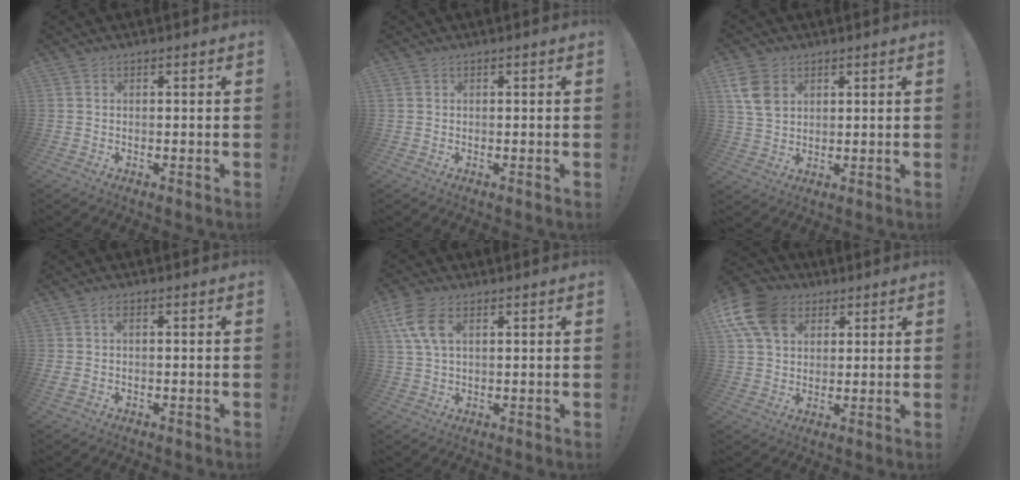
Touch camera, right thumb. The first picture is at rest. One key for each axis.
{"total": 0.0}
{"total": 9.6, "fx": 3.8, "fy": 7.0, "fz": 5.3, "tx": -0.102, "ty": -0.003, "tz": 0.077}
{"total": 2.1, "fx": 0.4, "fy": 0.7, "fz": 1.9, "tx": -0.034, "ty": 0.003, "tz": 0.005}
{"total": 9.2, "fx": 3.7, "fy": 5.0, "fz": 6.8, "tx": -0.145, "ty": -0.004, "tz": 0.072}
{"total": 15.0, "fx": 5.9, "fy": 11.1, "fz": 8.1, "tx": -0.149, "ty": -0.021, "tz": 0.117}